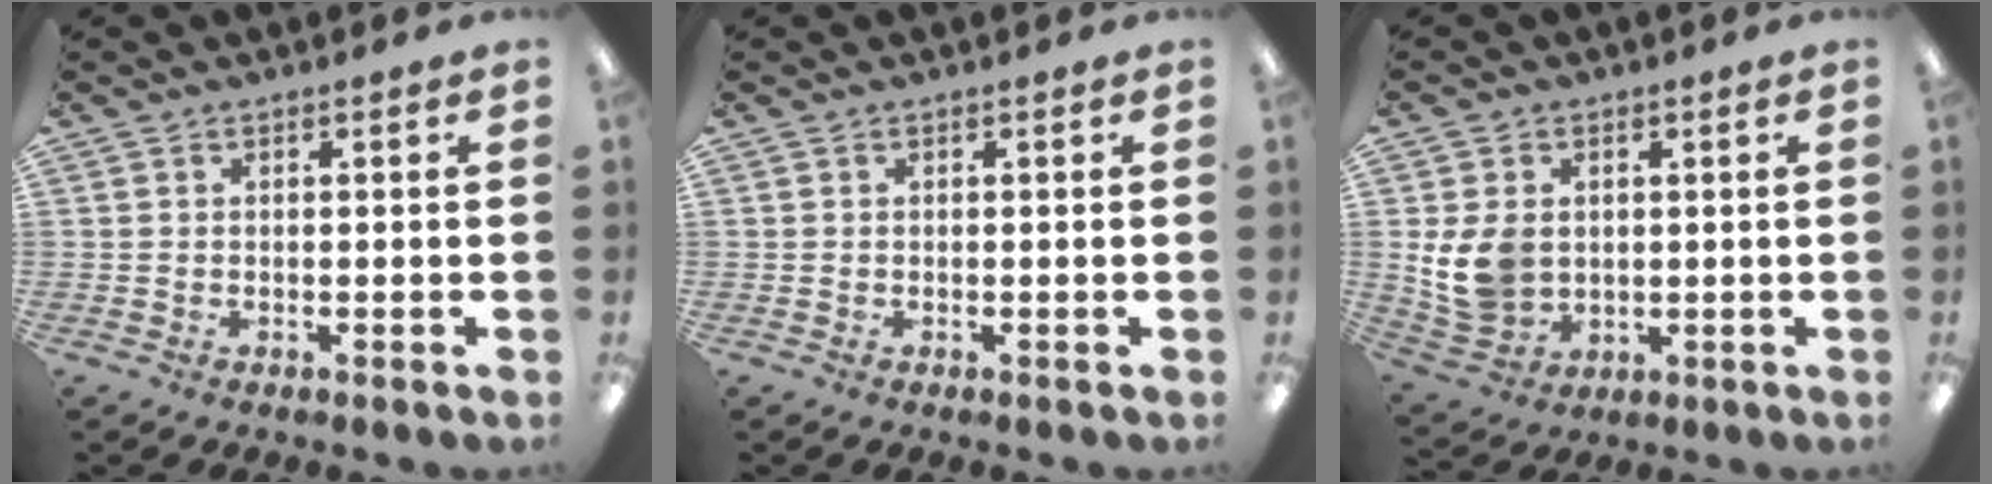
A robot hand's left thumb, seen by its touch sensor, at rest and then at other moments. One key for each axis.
{"total": 0.0}
{"total": 10.2, "fx": 1.1, "fy": 8.1, "fz": 6.0, "tx": -0.138, "ty": 0.007, "tz": 0.022}